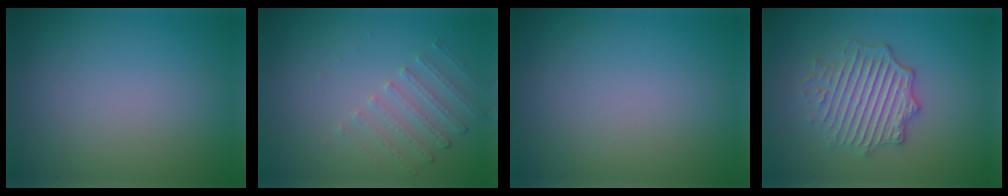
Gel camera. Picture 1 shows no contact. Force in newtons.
{"total": 1.7, "press": 1.2, "slide": 1.2}
{"total": 0.0}
{"total": 4.5, "press": 3.9, "slide": 2.3}